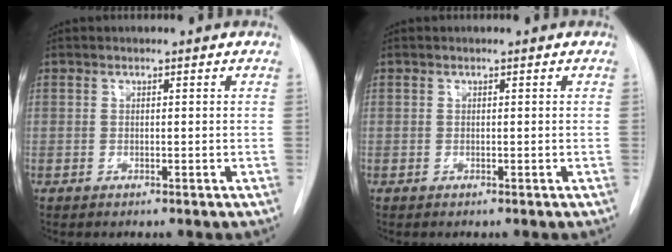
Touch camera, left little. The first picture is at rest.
{"total": 0.0}